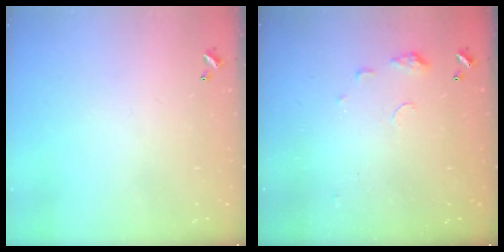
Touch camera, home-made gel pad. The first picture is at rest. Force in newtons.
{"total": 5.6, "press": 5.6, "slide": 0.7}